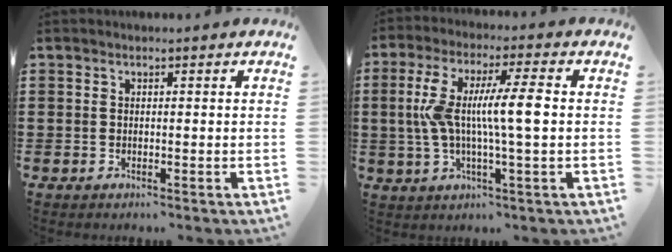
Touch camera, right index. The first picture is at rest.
{"total": 10.1, "force": [0.2, 1.4, 10.0], "torque": [-0.187, 0.001, -0.003]}